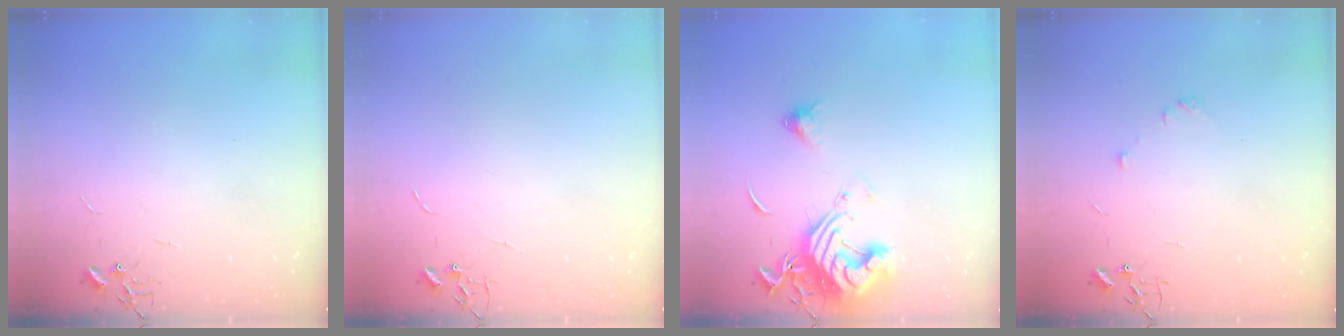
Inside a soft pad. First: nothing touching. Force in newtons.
{"total": 0.0}
{"total": 14.9, "press": 14.9, "slide": 1.6}
{"total": 5.1, "press": 5.0, "slide": 0.7}